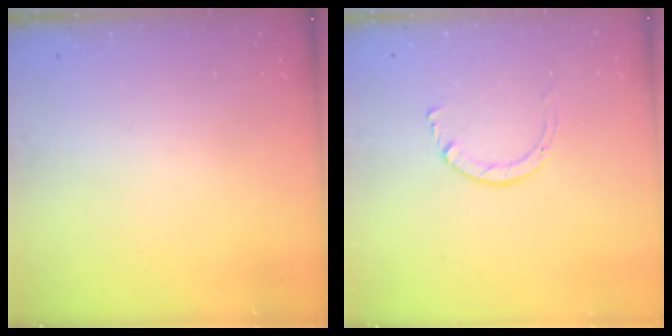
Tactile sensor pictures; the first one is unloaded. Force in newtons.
{"total": 2.9, "press": 2.9, "slide": 0.2}